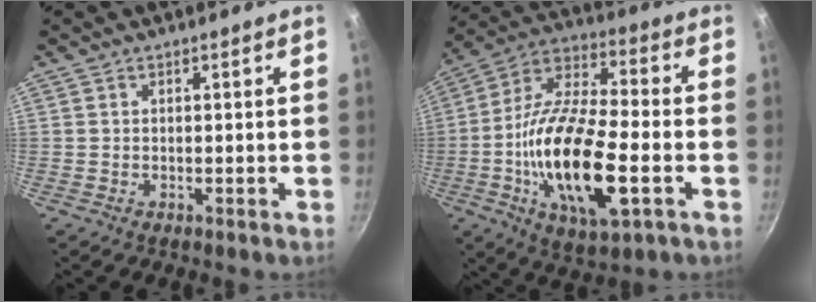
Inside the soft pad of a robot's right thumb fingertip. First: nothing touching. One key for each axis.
{"total": 21.8, "fx": -5.1, "fy": 8.1, "fz": 19.6, "tx": -0.374, "ty": 0.019, "tz": -0.105}